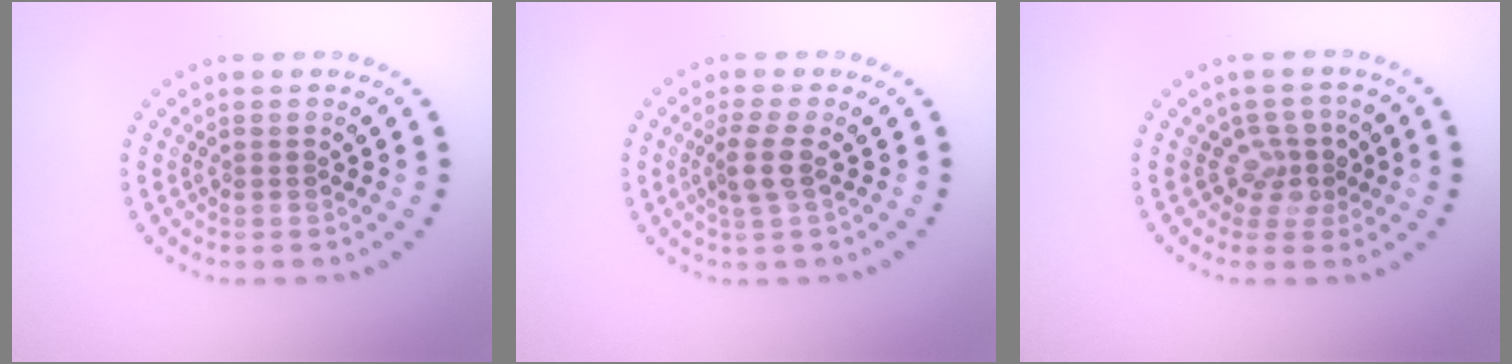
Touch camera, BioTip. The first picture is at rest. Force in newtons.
{"total": 2.1, "press": 1.7, "slide": 1.2}
{"total": 2.4, "press": 1.7, "slide": 1.6}